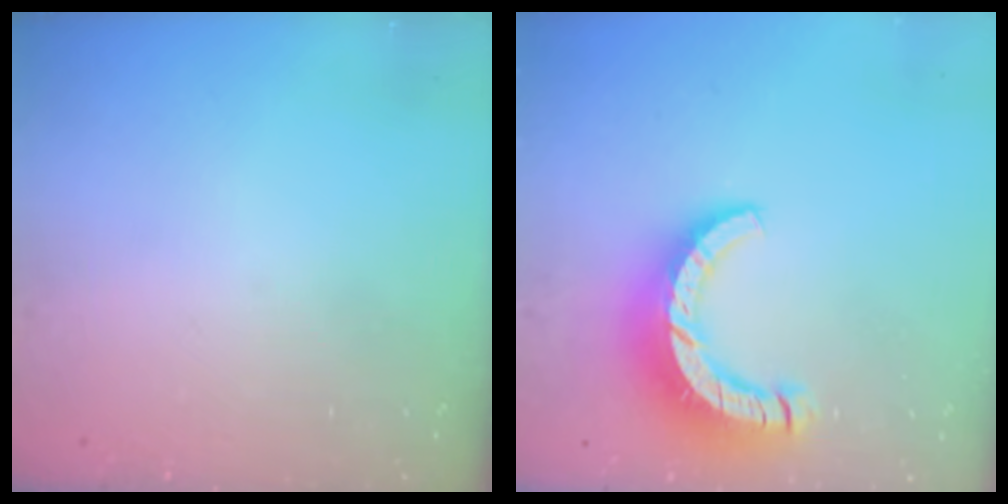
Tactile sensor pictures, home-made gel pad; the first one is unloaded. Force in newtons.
{"total": 12.2, "press": 12.1, "slide": 1.3}